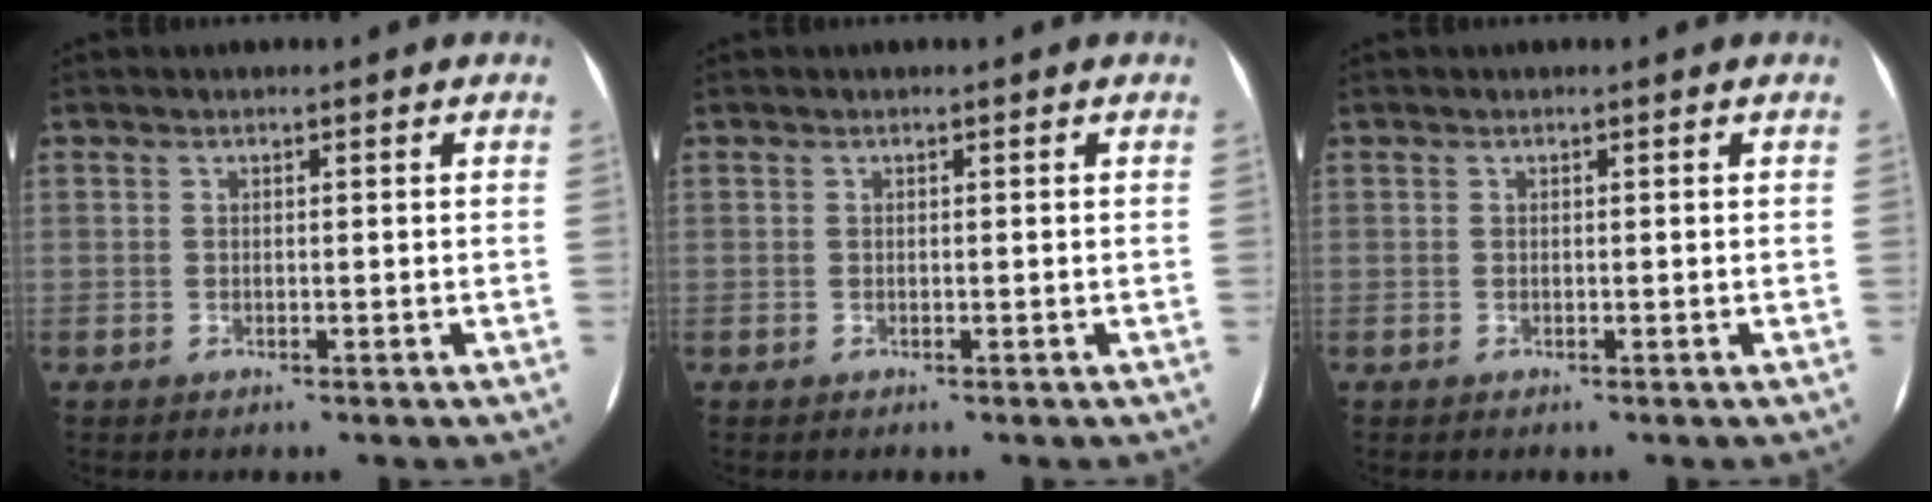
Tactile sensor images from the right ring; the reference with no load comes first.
{"total": 0.0}
{"total": 0.0}